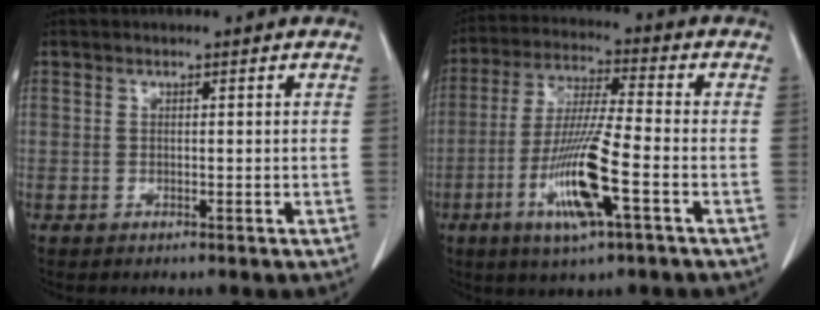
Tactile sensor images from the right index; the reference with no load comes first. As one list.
[{"total": 12.6, "force": [-4.6, 0.6, 11.7], "torque": [-0.234, -0.018, -0.085]}]